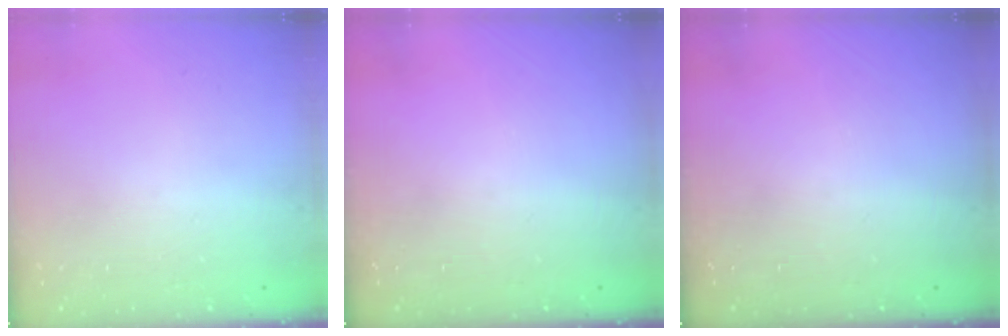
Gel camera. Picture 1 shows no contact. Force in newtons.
{"total": 0.0}
{"total": 0.0}